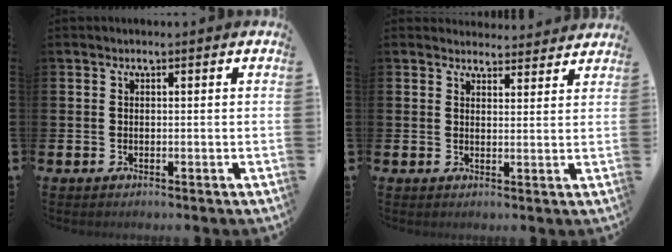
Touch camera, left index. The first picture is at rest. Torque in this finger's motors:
{"motor_torque": [0.22, -0.17, 0.03, -0.02]}